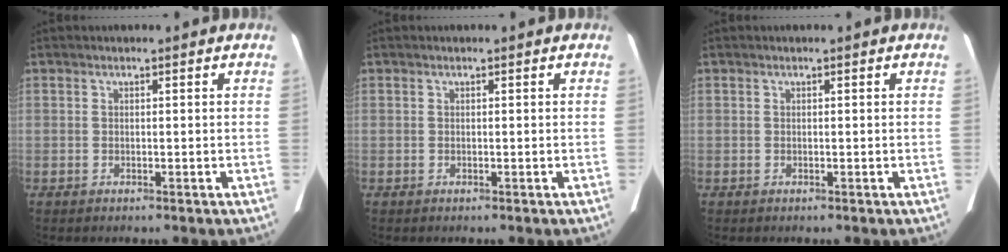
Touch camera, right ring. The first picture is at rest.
{"total": 0.0}
{"total": 0.0}